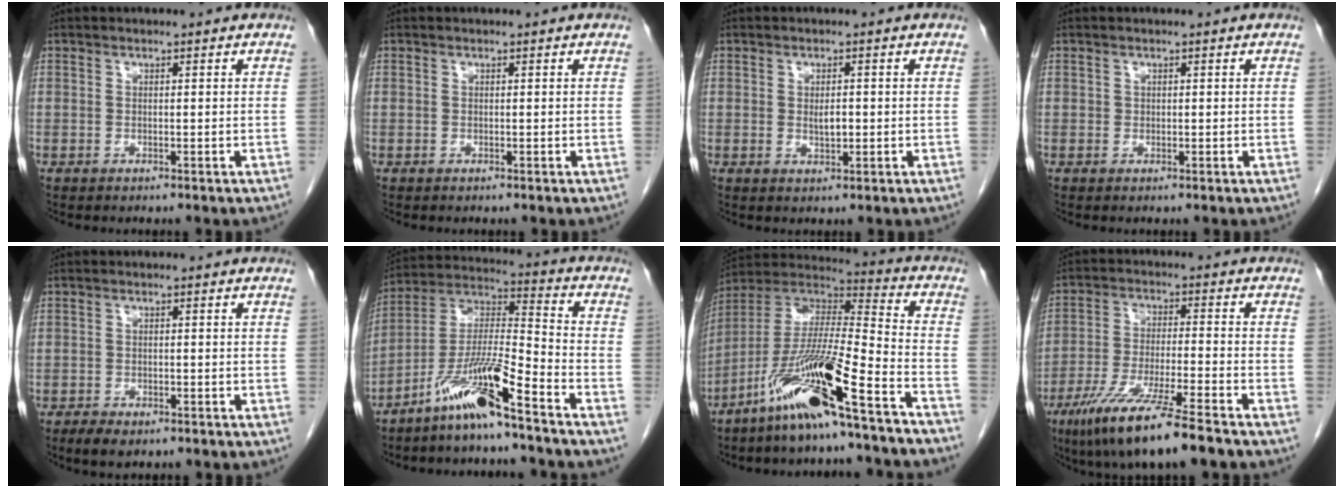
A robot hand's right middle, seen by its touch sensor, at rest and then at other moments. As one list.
[{"total": 0.0}, {"total": 1.8, "force": [-0.1, 0.4, 1.8], "torque": [-0.032, -0.001, 0.000]}, {"total": 0.0}, {"total": 3.5, "force": [-2.6, 1.0, 2.0], "torque": [-0.036, -0.006, -0.037]}, {"total": 11.6, "force": [-8.0, -0.1, 8.4], "torque": [-0.170, -0.001, -0.155]}, {"total": 17.7, "force": [-11.8, 0.6, 13.1], "torque": [-0.268, -0.017, -0.217]}, {"total": 13.1, "force": [-9.1, -0.1, 9.4], "torque": [-0.178, -0.039, -0.162]}]